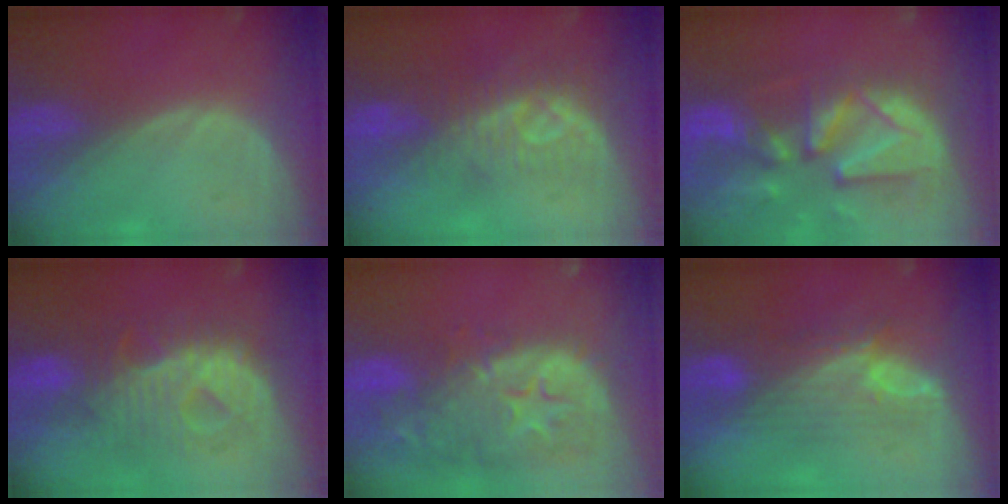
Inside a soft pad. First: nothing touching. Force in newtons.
{"total": 8.2, "press": 7.5, "slide": 3.4}
{"total": 13.3, "press": 11.4, "slide": 6.8}
{"total": 9.3, "press": 9.3, "slide": 0.3}
{"total": 14.5, "press": 11.7, "slide": 8.5}
{"total": 7.3, "press": 7.2, "slide": 1.3}